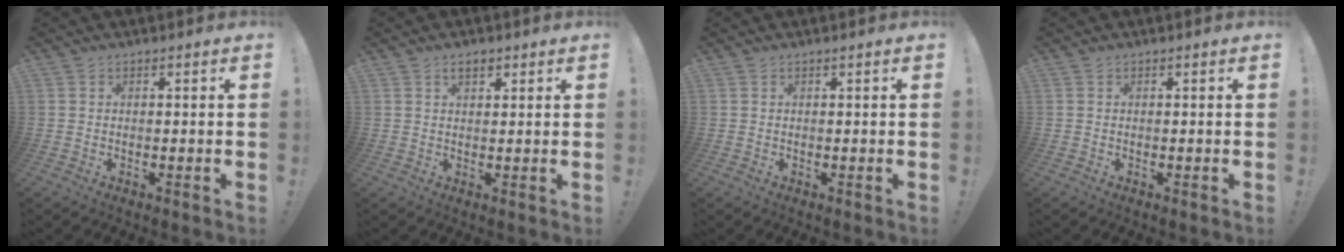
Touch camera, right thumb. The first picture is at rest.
{"total": 2.7, "force": [1.5, 1.4, 1.8], "torque": [-0.026, -0.002, 0.024]}
{"total": 0.0}
{"total": 0.0}